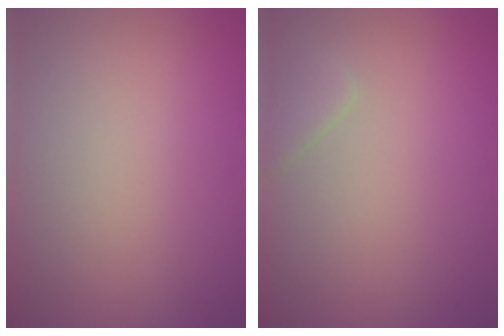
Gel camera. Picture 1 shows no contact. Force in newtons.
{"total": 1.3, "press": 1.3, "slide": 0.1}